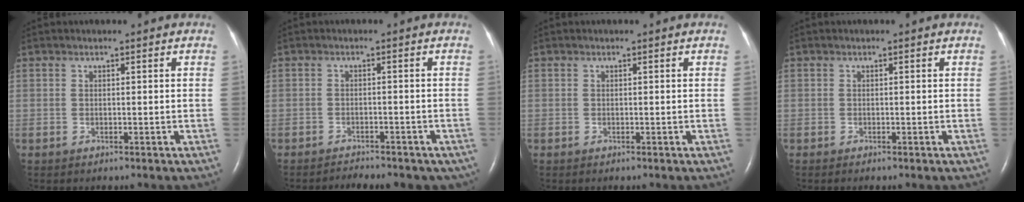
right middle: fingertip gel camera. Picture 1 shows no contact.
{"total": 8.2, "force": [-7.0, 3.0, 3.0], "torque": [-0.039, -0.001, -0.074]}
{"total": 0.0}
{"total": 0.0}